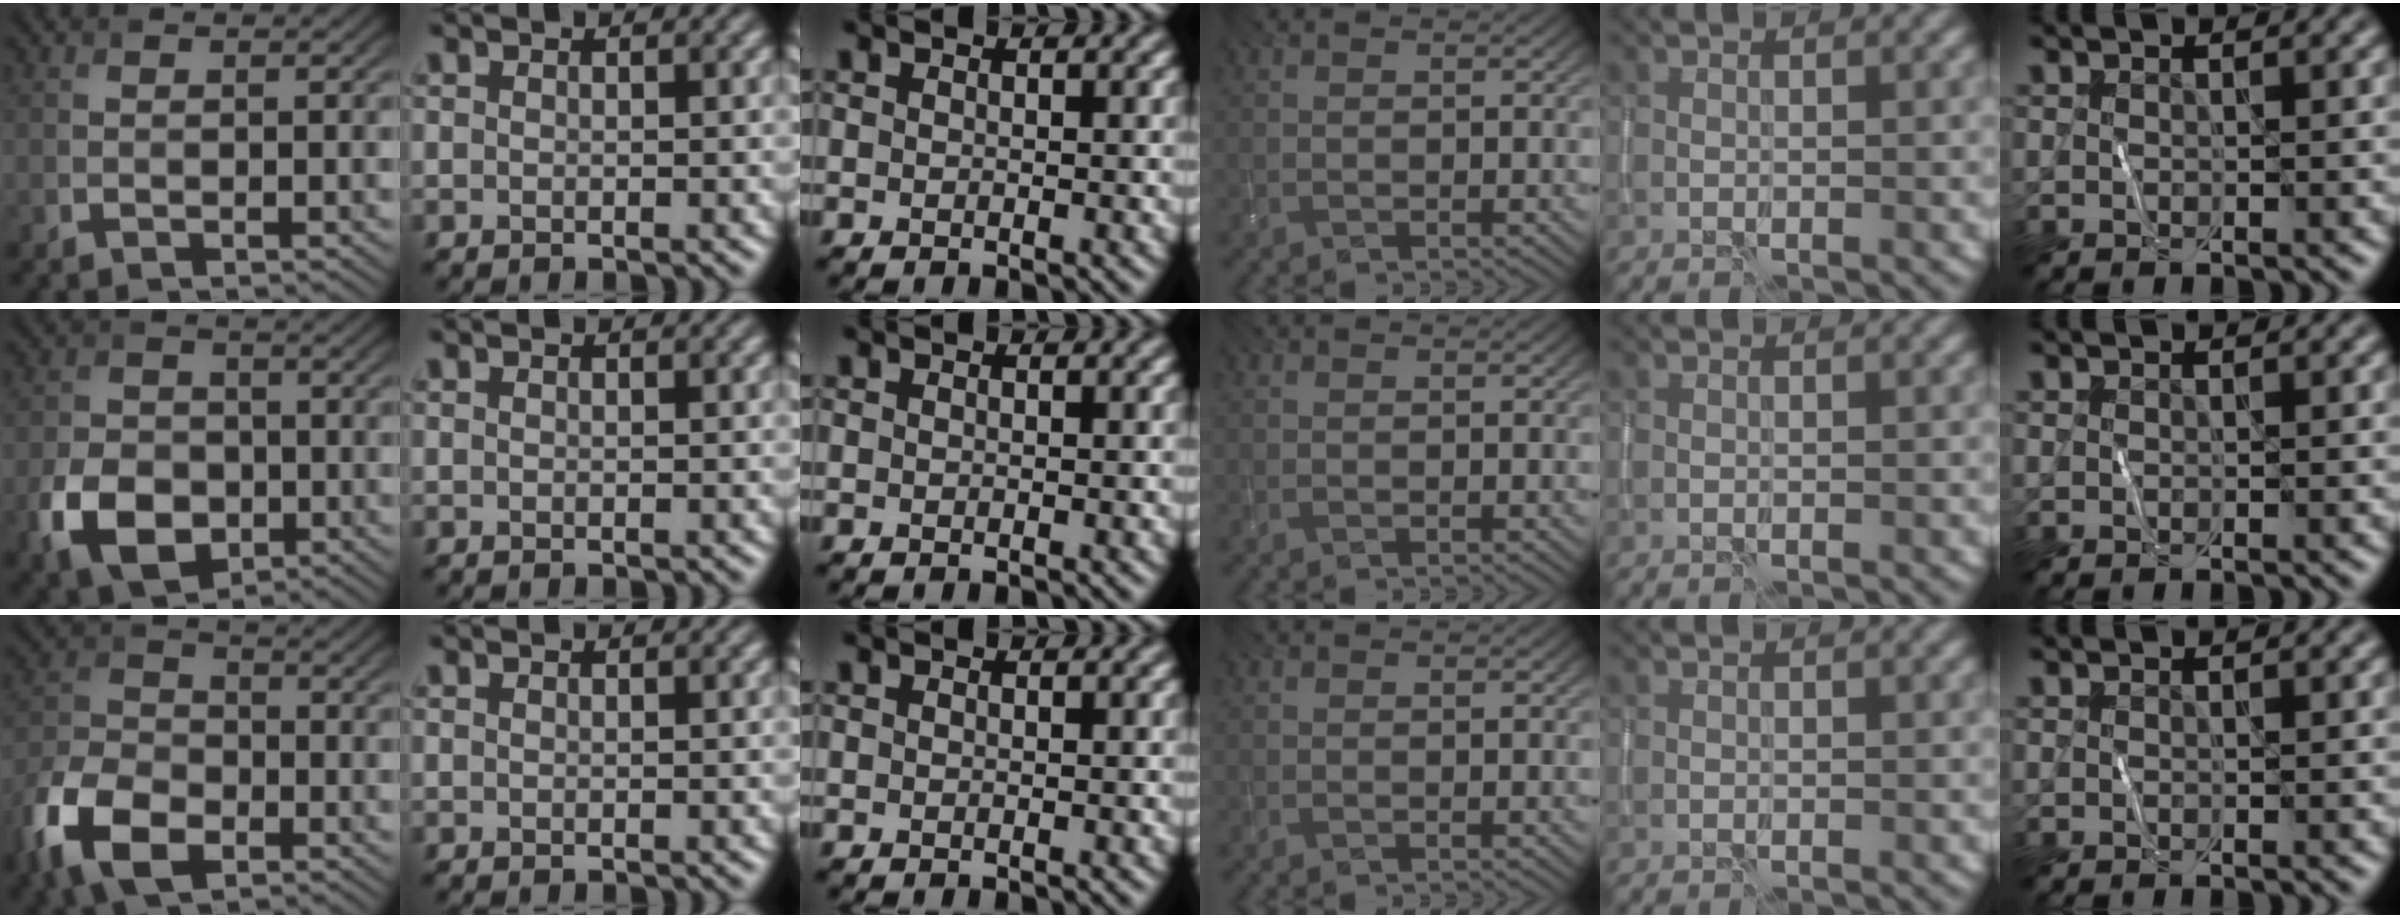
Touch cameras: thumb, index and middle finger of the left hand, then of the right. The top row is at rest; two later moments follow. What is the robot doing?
{"motion": "wipe", "object": "whiteboard"}